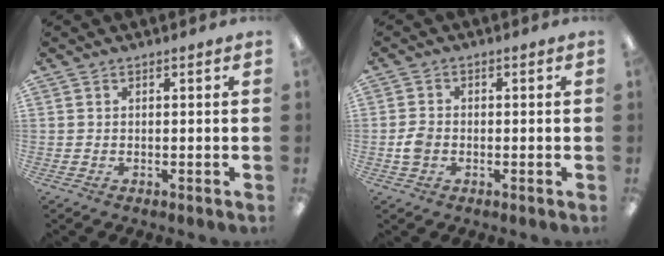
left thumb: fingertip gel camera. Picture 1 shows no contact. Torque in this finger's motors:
{"motor_torque": [-0.19, 0.70, 0.48, -0.32, 0.02]}